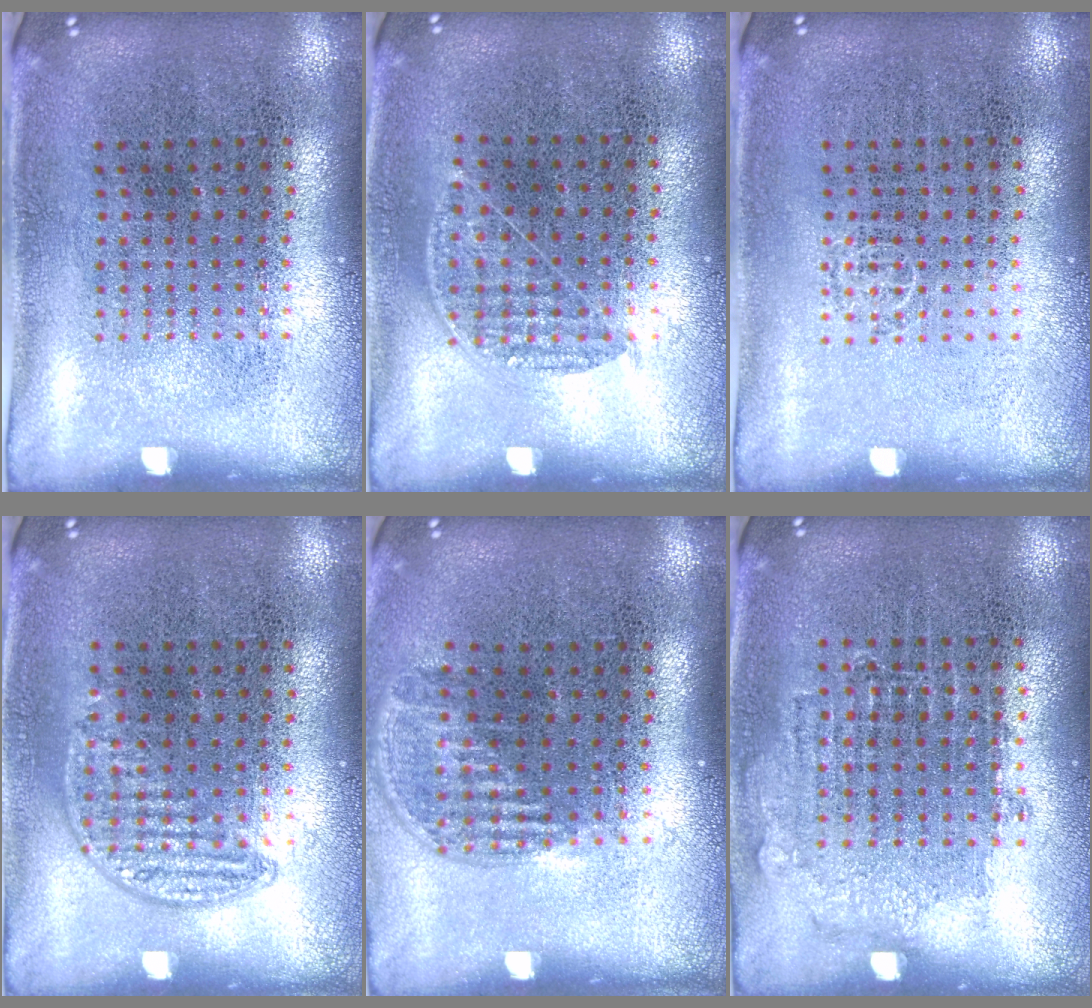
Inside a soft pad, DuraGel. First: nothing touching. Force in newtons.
{"total": 0.8, "press": 0.7, "slide": 0.5}
{"total": 0.6, "press": 0.6, "slide": 0.1}
{"total": 0.8, "press": 0.6, "slide": 0.5}
{"total": 1.0, "press": 0.8, "slide": 0.6}
{"total": 0.8, "press": 0.7, "slide": 0.3}